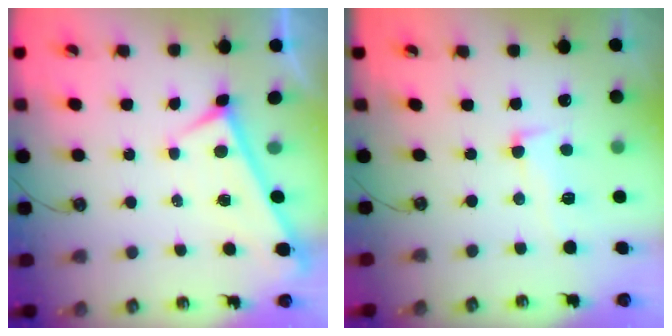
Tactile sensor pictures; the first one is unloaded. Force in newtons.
{"total": 3.0, "press": 2.8, "slide": 1.2}